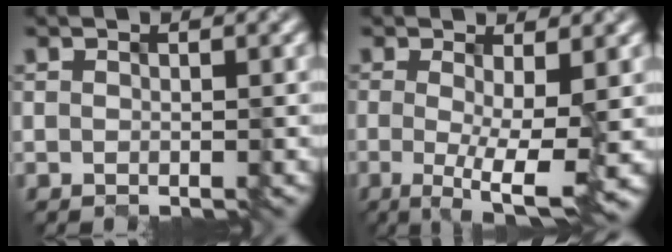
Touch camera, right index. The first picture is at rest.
{"total": 5.9, "force": [-0.6, 1.2, 5.7], "torque": [-0.077, -0.012, -0.006]}